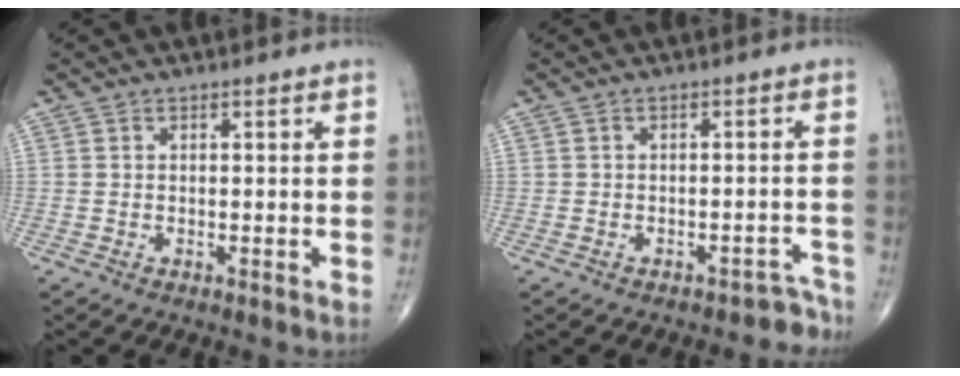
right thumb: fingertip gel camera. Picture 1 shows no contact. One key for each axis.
{"total": 3.7, "fx": -3.1, "fy": 2.0, "fz": 0.0, "tx": 0.022, "ty": 0.043, "tz": -0.038}